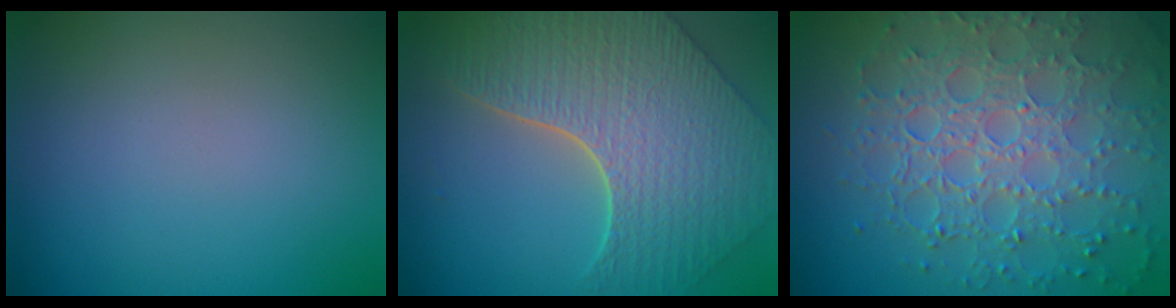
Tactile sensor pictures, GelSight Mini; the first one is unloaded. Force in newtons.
{"total": 8.5, "press": 6.3, "slide": 5.7}
{"total": 8.0, "press": 5.6, "slide": 5.6}